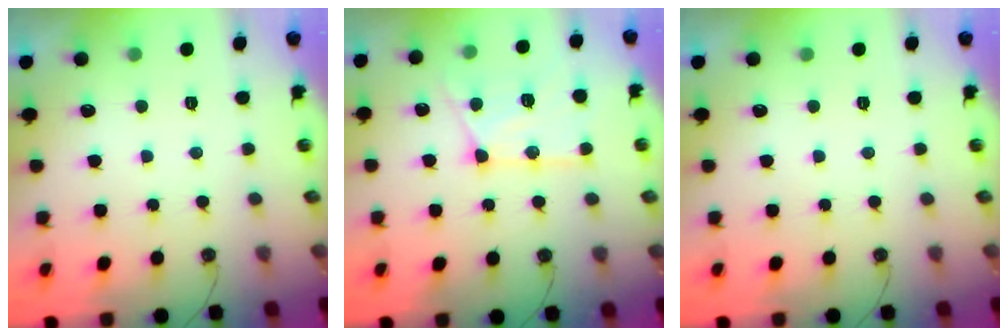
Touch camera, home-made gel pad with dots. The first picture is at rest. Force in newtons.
{"total": 16.3, "press": 16.3, "slide": 1.7}
{"total": 0.0}